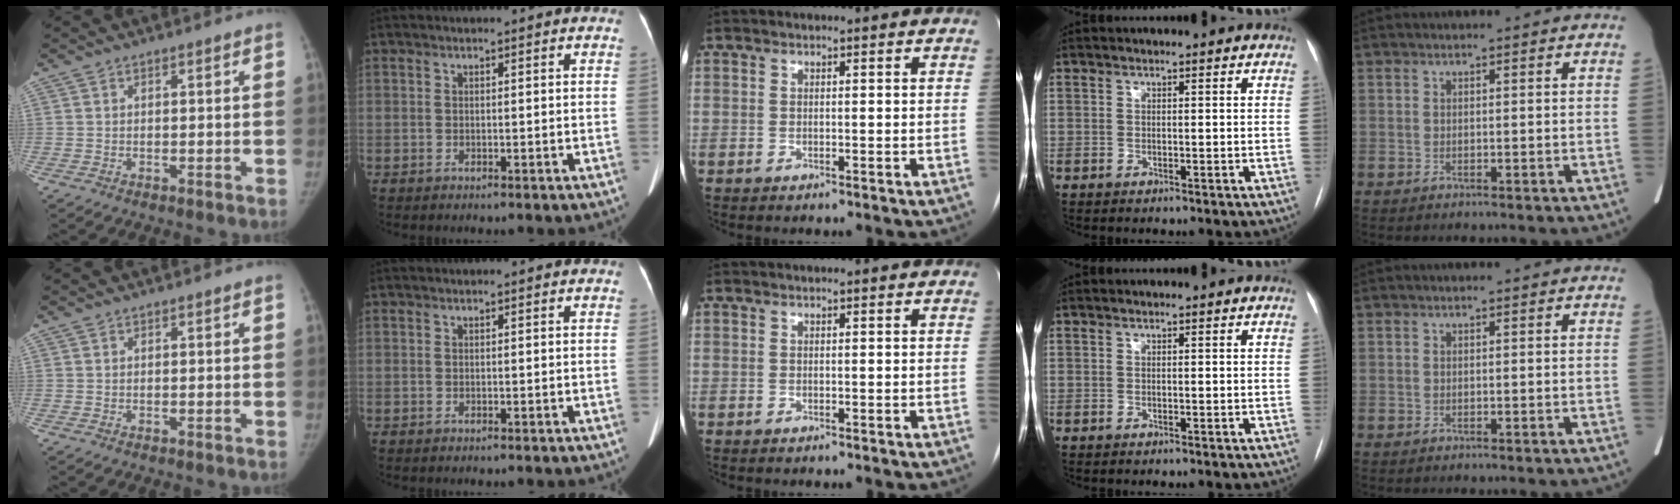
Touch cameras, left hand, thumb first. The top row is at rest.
{}